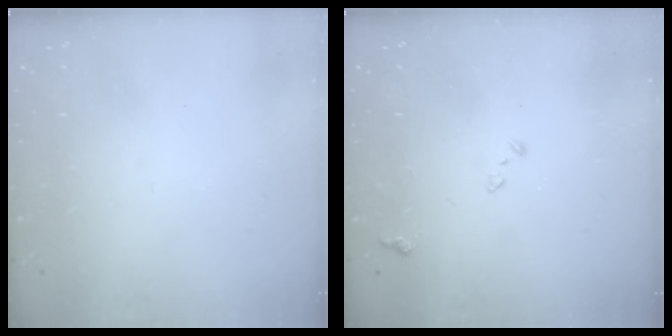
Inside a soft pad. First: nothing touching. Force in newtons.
{"total": 7.4, "press": 7.3, "slide": 1.0}